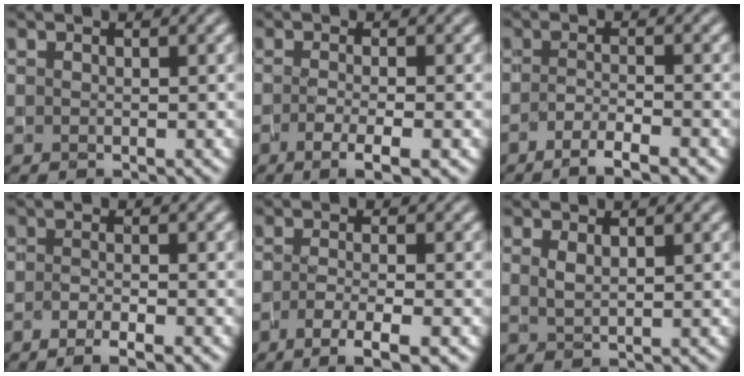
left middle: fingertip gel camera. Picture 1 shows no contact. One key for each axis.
{"total": 3.1, "fx": -1.3, "fy": 0.8, "fz": 2.7, "tx": -0.046, "ty": -0.003, "tz": -0.024}
{"total": 3.0, "fx": -2.0, "fy": 0.5, "fz": 2.2, "tx": -0.039, "ty": 0.003, "tz": -0.043}
{"total": 2.4, "fx": -1.6, "fy": 0.5, "fz": 1.8, "tx": -0.032, "ty": -0.002, "tz": -0.030}
{"total": 3.6, "fx": -1.9, "fy": 0.7, "fz": 3.0, "tx": -0.053, "ty": -0.001, "tz": -0.039}
{"total": 1.1, "fx": 0.8, "fy": 0.4, "fz": 0.7, "tx": -0.019, "ty": 0.003, "tz": 0.018}